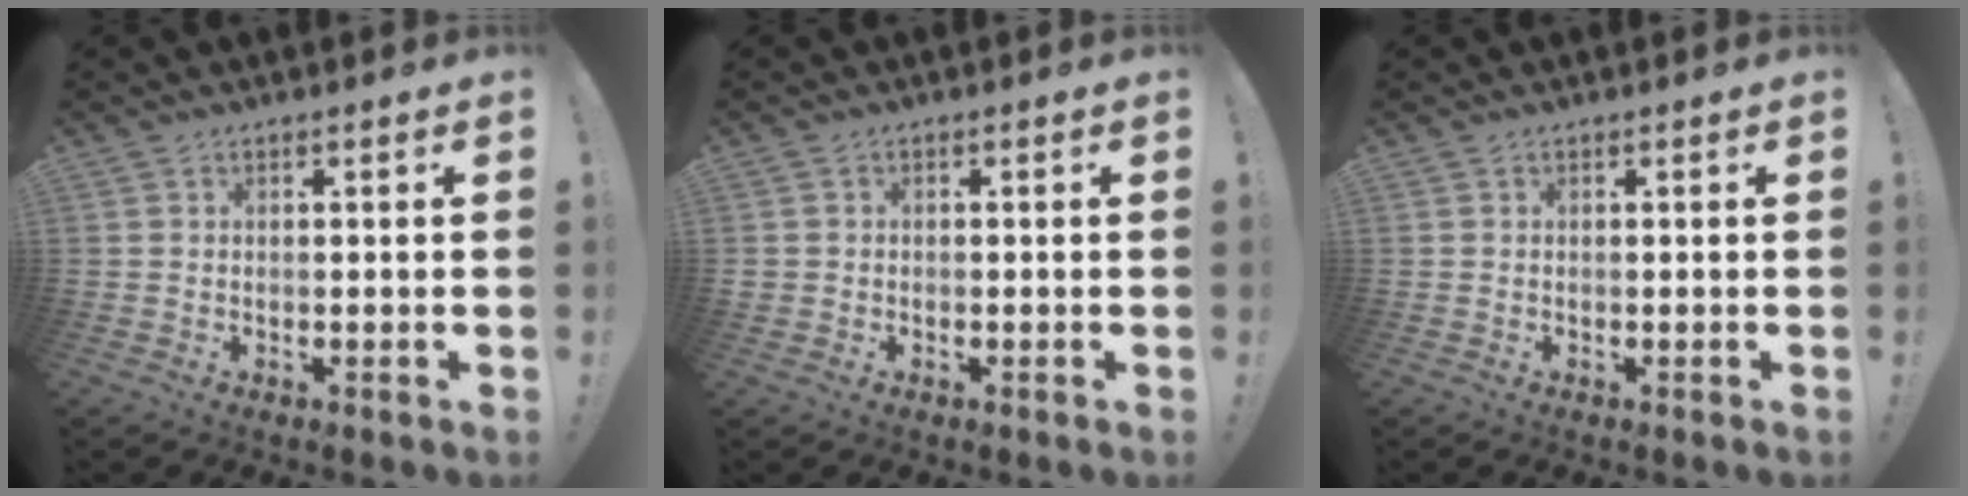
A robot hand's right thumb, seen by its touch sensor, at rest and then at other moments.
{"total": 1.3, "force": [-0.4, 1.2, 0.4], "torque": [-0.012, 0.008, -0.007]}
{"total": 0.0}